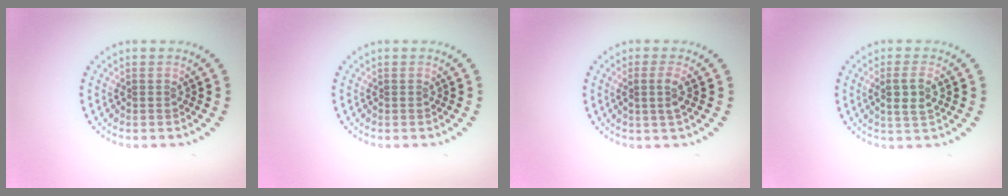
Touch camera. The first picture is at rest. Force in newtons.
{"total": 0.0}
{"total": 1.3, "press": 1.1, "slide": 0.7}
{"total": 2.4, "press": 2.2, "slide": 0.7}